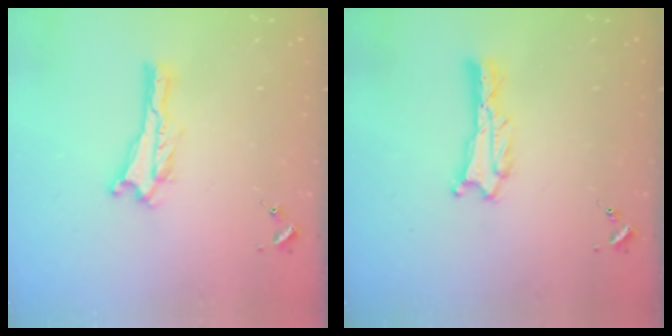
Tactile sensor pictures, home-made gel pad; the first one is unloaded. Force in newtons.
{"total": 0.7, "press": 0.7, "slide": 0.1}